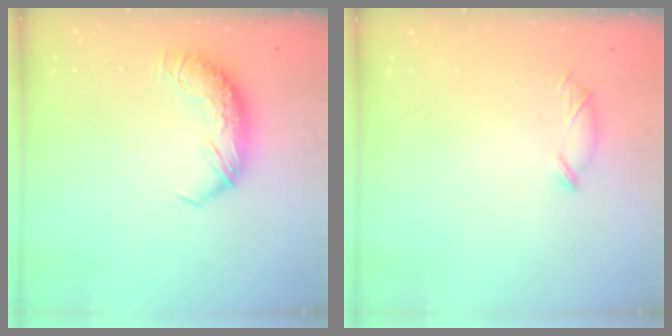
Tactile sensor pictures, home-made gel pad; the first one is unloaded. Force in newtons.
{"total": 7.6, "press": 7.6, "slide": 0.3}